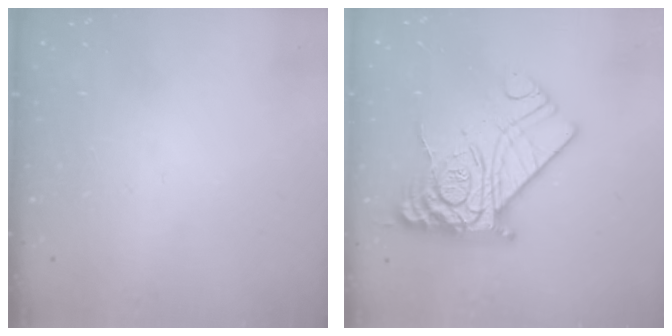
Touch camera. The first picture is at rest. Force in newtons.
{"total": 21.4, "press": 21.3, "slide": 2.0}